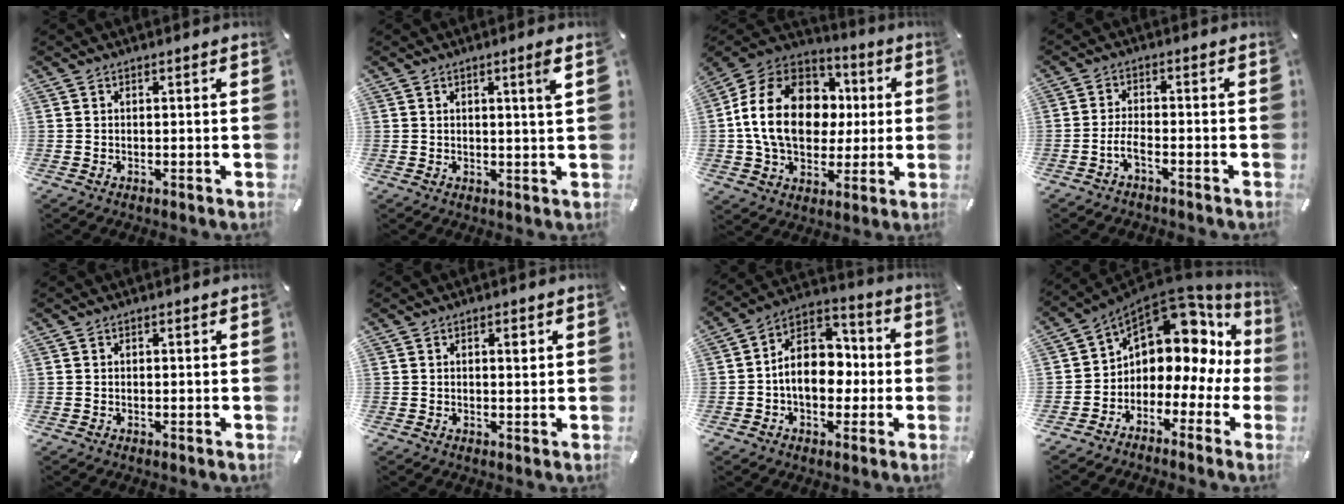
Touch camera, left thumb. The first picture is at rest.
{"total": 3.3, "force": [1.3, 0.0, 3.0], "torque": [-0.051, -0.005, 0.018]}
{"total": 19.1, "force": [0.8, 15.0, 11.7], "torque": [-0.231, 0.016, 0.019]}
{"total": 3.9, "force": [-2.4, 1.3, 2.7], "torque": [-0.059, 0.008, -0.046]}
{"total": 0.0}
{"total": 1.8, "force": [0.6, 0.9, 1.5], "torque": [-0.006, -0.006, 0.005]}
{"total": 12.2, "force": [-1.7, 9.3, 7.8], "torque": [-0.125, 0.008, -0.032]}
{"total": 11.3, "force": [5.2, 7.8, 6.3], "torque": [-0.095, -0.053, 0.086]}